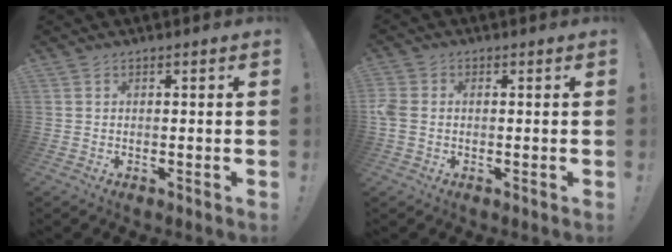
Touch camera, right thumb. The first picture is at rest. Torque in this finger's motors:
{"motor_torque": [-0.10, -0.10, 0.41, -0.08, 0.03]}